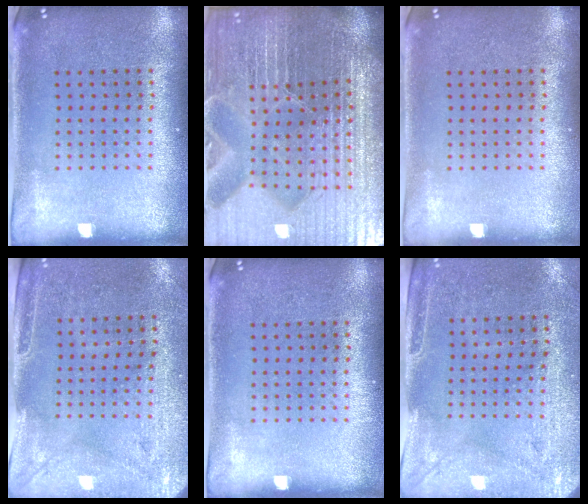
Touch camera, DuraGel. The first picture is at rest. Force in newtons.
{"total": 6.9, "press": 6.0, "slide": 3.3}
{"total": 0.0}
{"total": 2.9, "press": 2.5, "slide": 1.6}
{"total": 0.0}
{"total": 2.9, "press": 2.5, "slide": 1.6}